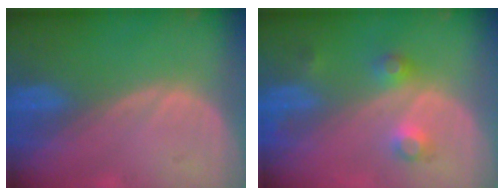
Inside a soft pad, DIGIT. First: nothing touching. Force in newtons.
{"total": 3.8, "press": 3.4, "slide": 1.6}